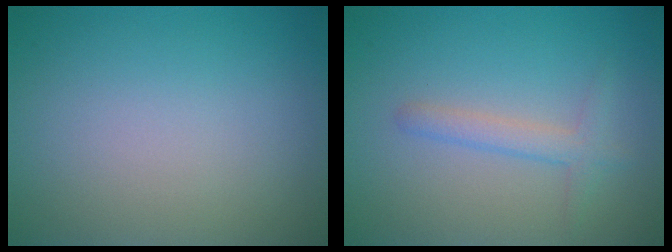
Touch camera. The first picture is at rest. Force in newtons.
{"total": 2.0, "press": 2.0, "slide": 0.1}